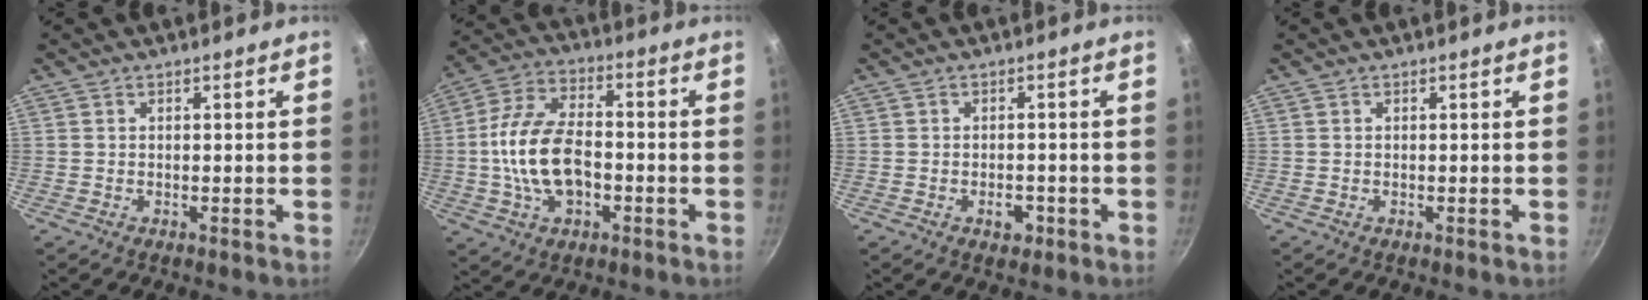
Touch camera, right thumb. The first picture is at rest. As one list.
[{"total": 14.7, "force": [-2.2, 8.6, 11.7], "torque": [-0.208, 0.033, -0.049]}, {"total": 3.0, "force": [-1.3, 2.0, 1.9], "torque": [-0.015, 0.012, -0.016]}, {"total": 0.0}]